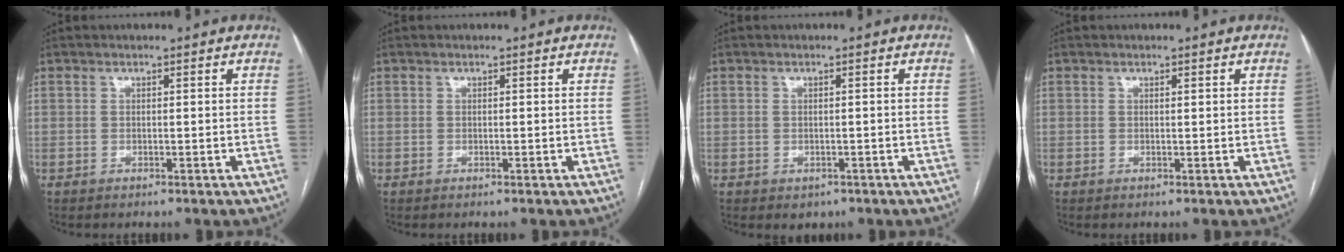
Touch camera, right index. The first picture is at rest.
{"total": 0.0}
{"total": 1.7, "force": [-0.9, 1.3, 0.7], "torque": [-0.005, 0.001, -0.002]}
{"total": 0.0}